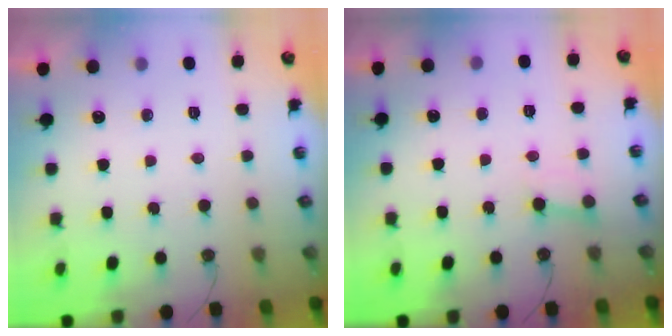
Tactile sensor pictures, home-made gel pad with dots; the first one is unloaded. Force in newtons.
{"total": 2.0, "press": 2.0, "slide": 0.2}